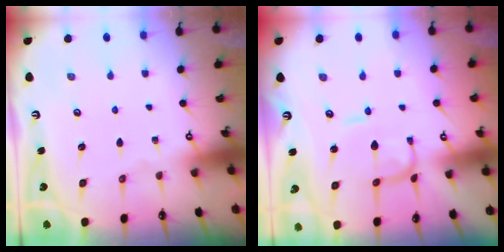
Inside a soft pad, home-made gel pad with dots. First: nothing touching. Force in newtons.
{"total": 0.6, "press": 0.6, "slide": 0.3}